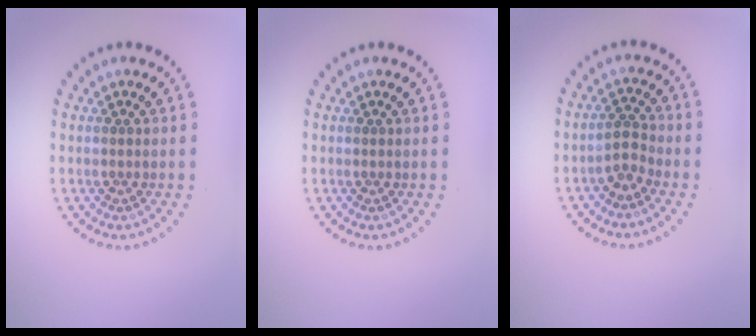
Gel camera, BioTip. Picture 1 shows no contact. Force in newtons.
{"total": 0.0}
{"total": 1.9, "press": 1.5, "slide": 1.1}